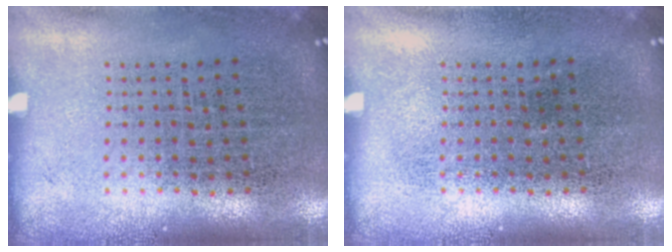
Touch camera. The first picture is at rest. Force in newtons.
{"total": 0.0}